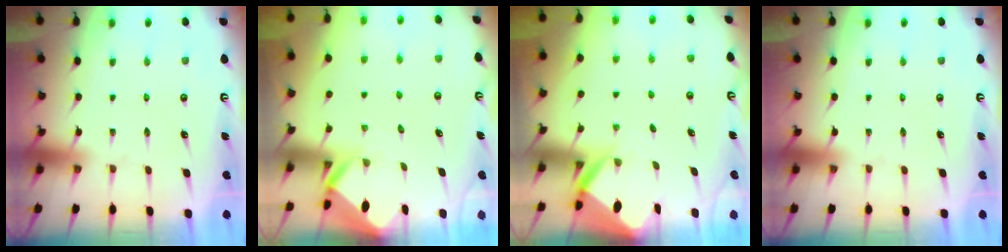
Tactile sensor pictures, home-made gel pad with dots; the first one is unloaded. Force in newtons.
{"total": 2.9, "press": 2.9, "slide": 0.2}
{"total": 4.8, "press": 4.8, "slide": 0.1}
{"total": 0.0}